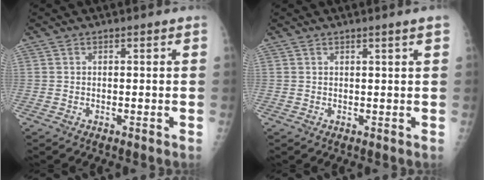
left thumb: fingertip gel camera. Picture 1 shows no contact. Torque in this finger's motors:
{"motor_torque": [-0.32, -0.10, 0.02, 0.15, 0.08]}